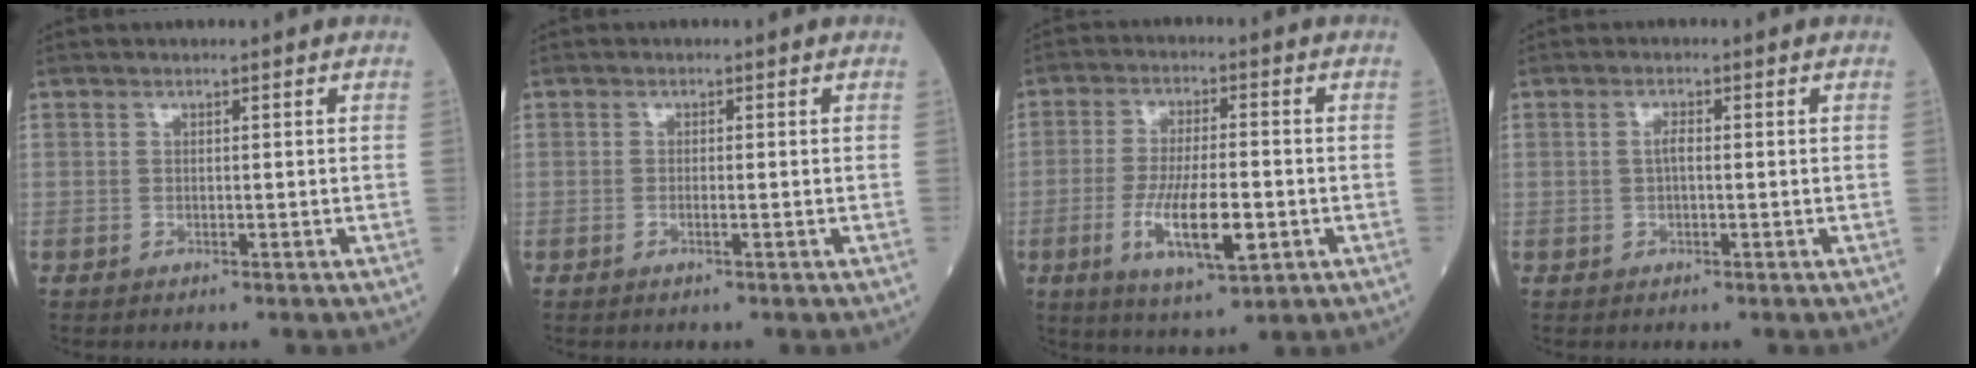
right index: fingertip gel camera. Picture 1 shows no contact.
{"total": 0.9, "force": [-0.4, -0.1, 0.8], "torque": [-0.017, -0.001, -0.008]}
{"total": 10.0, "force": [-2.8, 2.2, 9.4], "torque": [-0.178, -0.012, -0.046]}
{"total": 1.4, "force": [-0.1, 0.4, 1.4], "torque": [-0.028, 0.004, -0.003]}